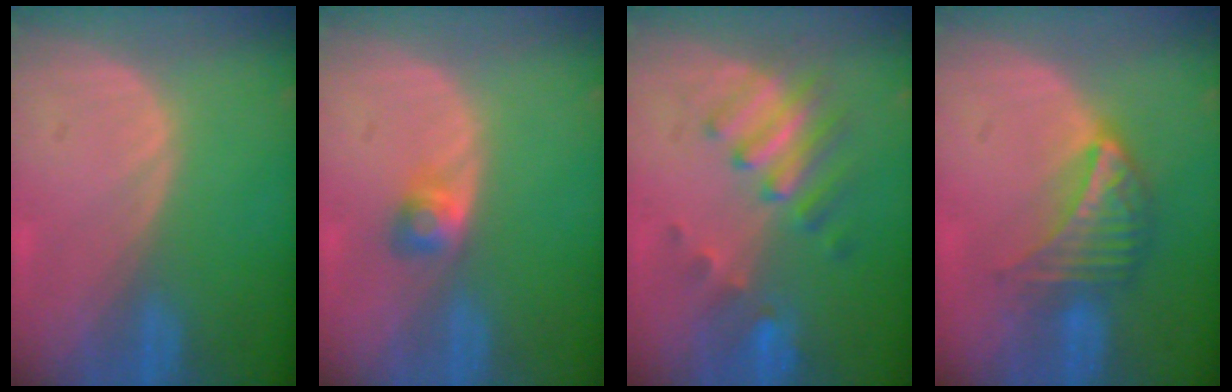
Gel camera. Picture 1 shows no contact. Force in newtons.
{"total": 2.6, "press": 2.4, "slide": 1.0}
{"total": 7.4, "press": 6.8, "slide": 3.0}
{"total": 7.3, "press": 6.3, "slide": 3.5}